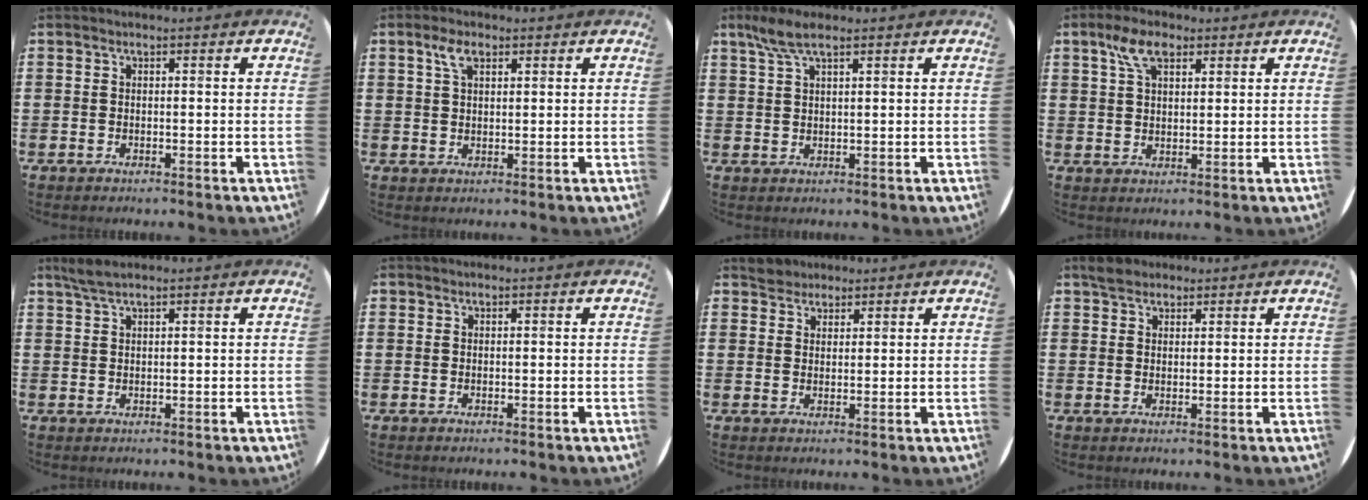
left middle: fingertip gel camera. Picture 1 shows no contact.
{"total": 3.2, "force": [1.9, 1.6, 2.0], "torque": [-0.038, 0.005, 0.033]}
{"total": 4.3, "force": [2.9, 1.1, 3.0], "torque": [-0.065, 0.005, 0.053]}
{"total": 5.4, "force": [3.3, 2.7, 3.3], "torque": [-0.067, 0.008, 0.058]}
{"total": 2.3, "force": [1.8, 0.3, 1.3], "torque": [-0.029, 0.003, 0.032]}
{"total": 0.0}
{"total": 2.8, "force": [2.5, 1.1, -0.3], "torque": [0.005, 0.002, 0.049]}
{"total": 2.4, "force": [2.1, 1.1, 0.4], "torque": [0.004, 0.000, 0.038]}